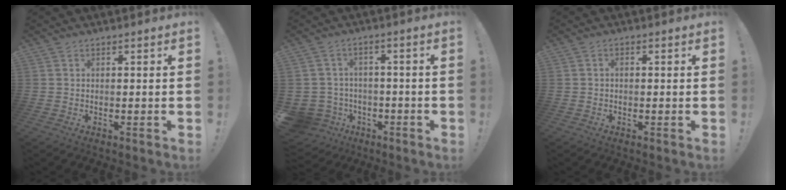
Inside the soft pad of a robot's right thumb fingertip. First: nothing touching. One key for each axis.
{"total": 7.1, "fx": -2.2, "fy": 6.5, "fz": 1.6, "tx": -0.063, "ty": 0.012, "tz": -0.032}
{"total": 1.0, "fx": -0.5, "fy": 0.5, "fz": 0.6, "tx": -0.011, "ty": 0.003, "tz": -0.010}